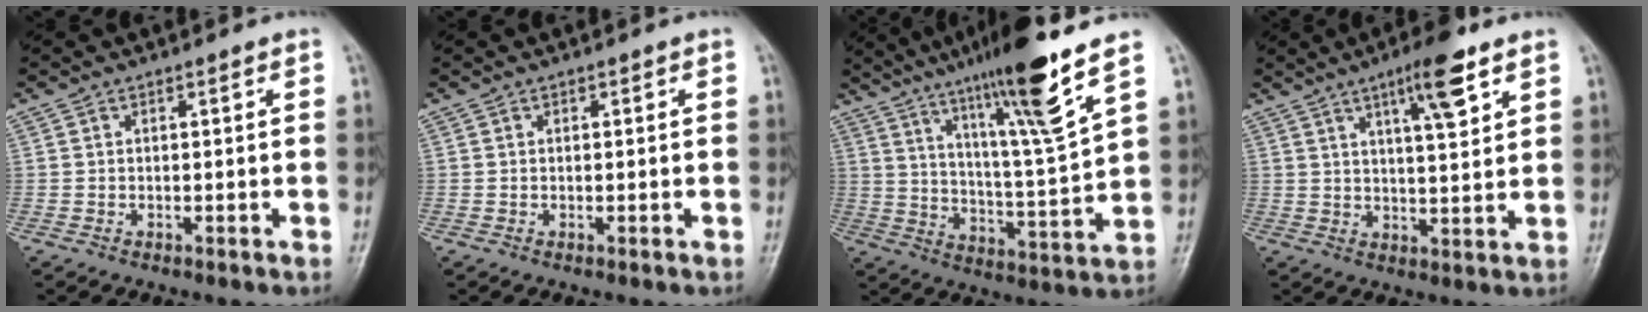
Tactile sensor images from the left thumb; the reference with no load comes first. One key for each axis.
{"total": 0.0}
{"total": 17.7, "fx": 11.4, "fy": 0.3, "fz": 13.5, "tx": -0.219, "ty": -0.058, "tz": 0.189}
{"total": 9.4, "fx": 5.2, "fy": 2.0, "fz": 7.5, "tx": -0.111, "ty": -0.025, "tz": 0.081}